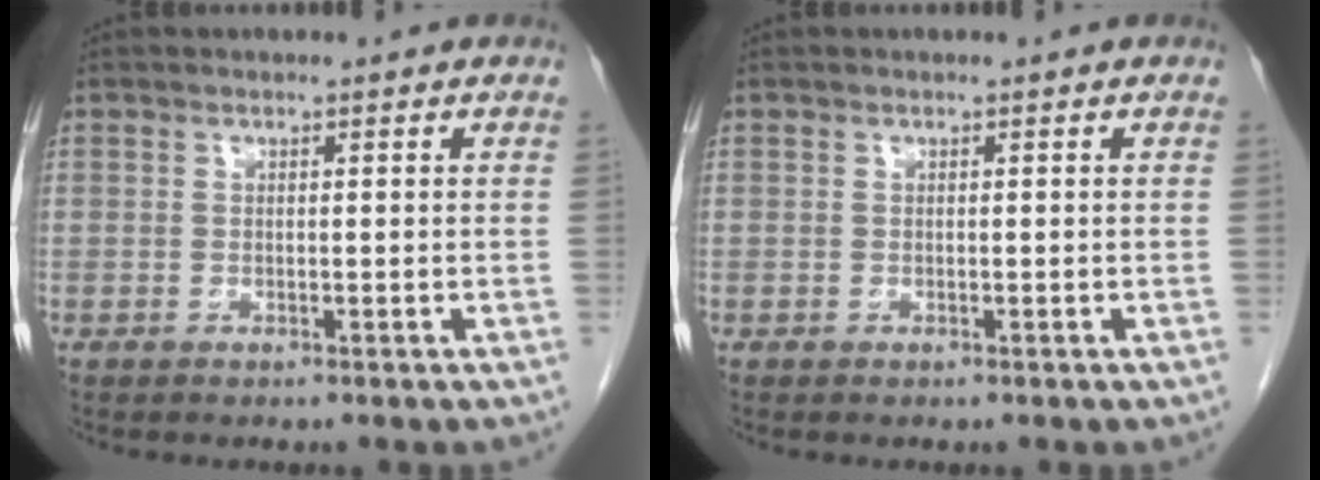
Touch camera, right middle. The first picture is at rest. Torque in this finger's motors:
{"motor_torque": [-0.14, 0.07, -0.01, 0.01]}